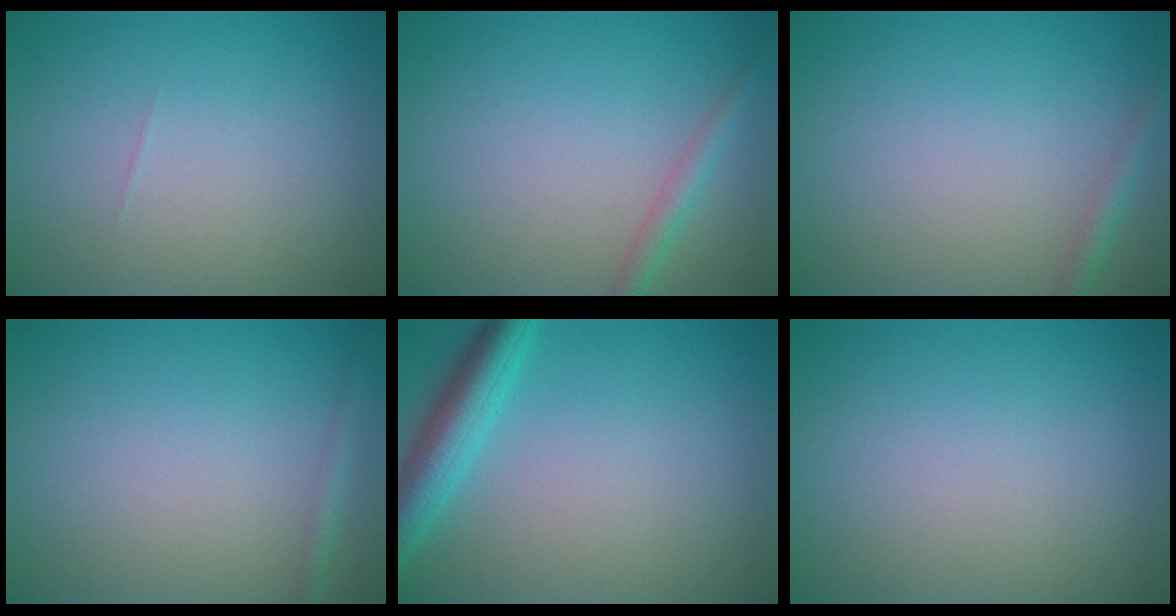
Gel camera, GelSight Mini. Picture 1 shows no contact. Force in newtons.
{"total": 1.7, "press": 1.7, "slide": 0.1}
{"total": 1.4, "press": 1.4, "slide": 0.1}
{"total": 1.1, "press": 1.1, "slide": 0.1}
{"total": 4.4, "press": 4.4, "slide": 0.3}
{"total": 0.0}